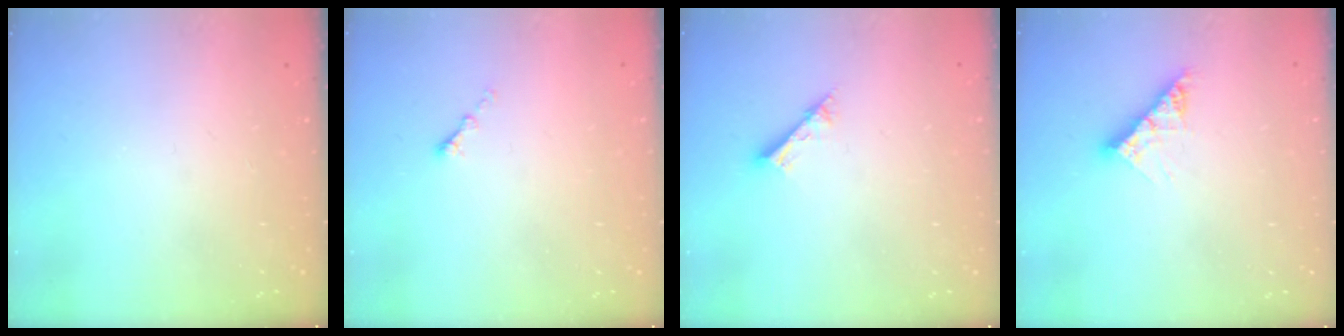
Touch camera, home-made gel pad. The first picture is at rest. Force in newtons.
{"total": 1.1, "press": 1.0, "slide": 0.5}
{"total": 2.6, "press": 2.6, "slide": 0.2}
{"total": 8.6, "press": 8.5, "slide": 0.9}